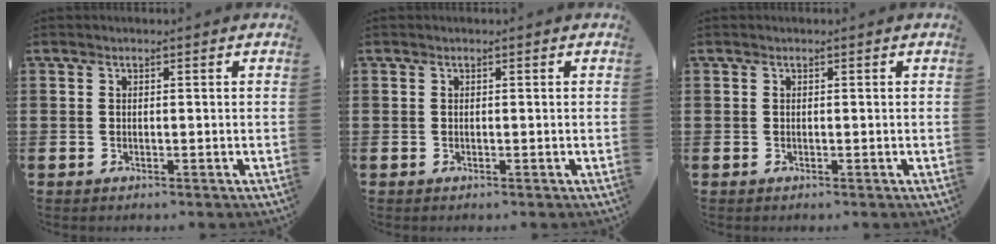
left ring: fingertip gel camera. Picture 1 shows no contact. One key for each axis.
{"total": 0.0}
{"total": 0.0}